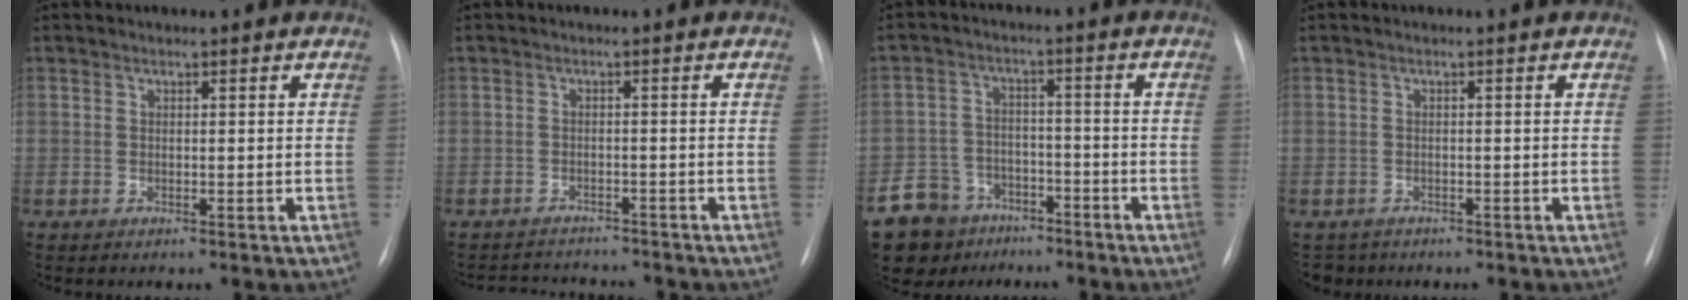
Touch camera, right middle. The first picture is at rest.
{"total": 6.3, "force": [-6.1, 1.2, 0.8], "torque": [-0.010, 0.006, -0.086]}
{"total": 10.1, "force": [-6.9, 7.2, 1.5], "torque": [-0.043, 0.018, -0.111]}
{"total": 2.4, "force": [-1.9, 1.5, -0.3], "torque": [0.002, 0.001, -0.030]}